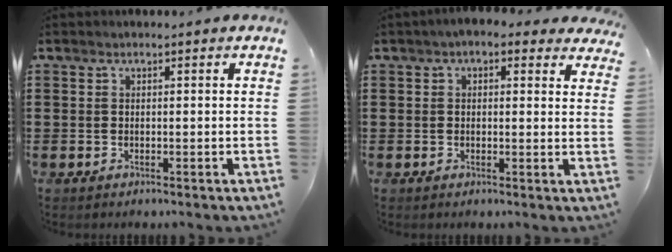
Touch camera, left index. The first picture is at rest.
{"total": 2.3, "force": [1.5, 1.2, 1.3], "torque": [-0.031, 0.003, 0.024]}